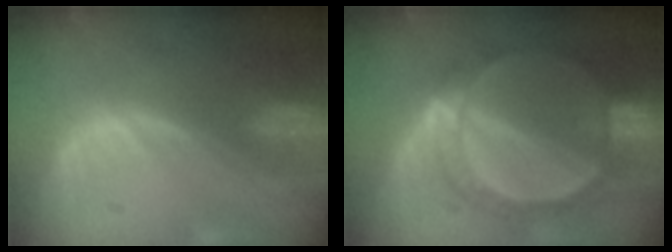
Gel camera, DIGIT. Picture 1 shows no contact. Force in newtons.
{"total": 7.1, "press": 7.0, "slide": 0.5}